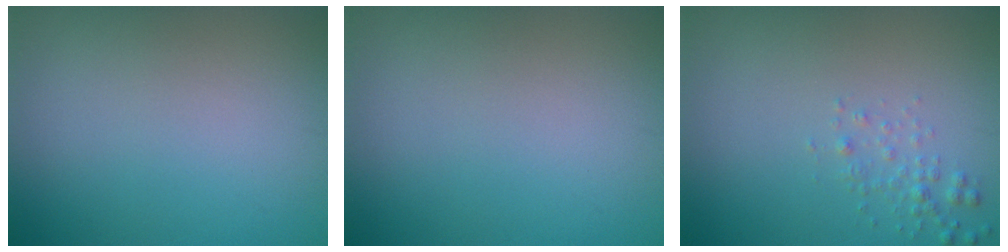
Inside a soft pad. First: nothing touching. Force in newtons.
{"total": 0.0}
{"total": 1.1, "press": 1.1, "slide": 0.1}